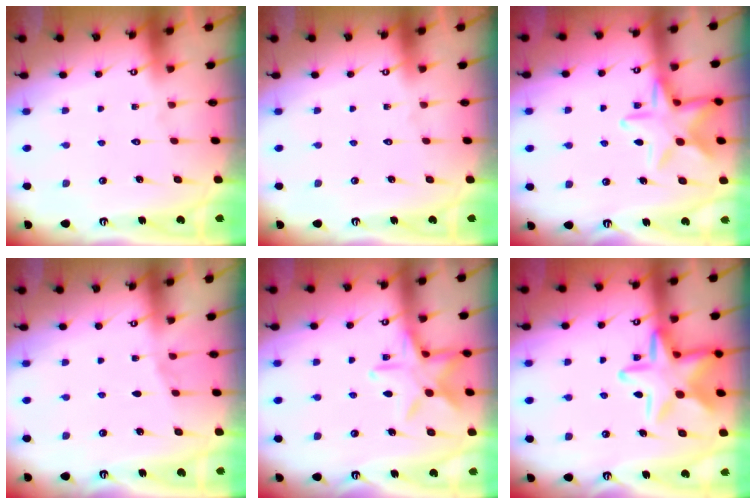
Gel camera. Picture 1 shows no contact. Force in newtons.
{"total": 0.0}
{"total": 14.5, "press": 14.5, "slide": 0.9}
{"total": 2.8, "press": 2.7, "slide": 0.3}
{"total": 12.8, "press": 12.8, "slide": 0.8}
{"total": 17.5, "press": 17.4, "slide": 1.0}